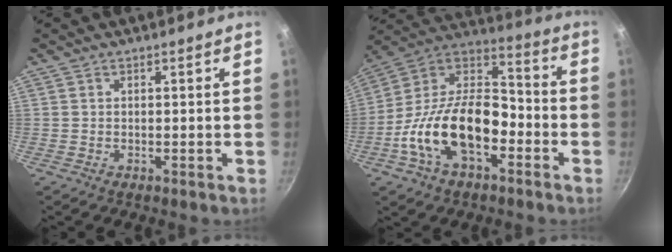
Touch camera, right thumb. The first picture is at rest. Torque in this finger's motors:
{"motor_torque": [0.05, 1.45, 1.38, -1.39, 0.66]}